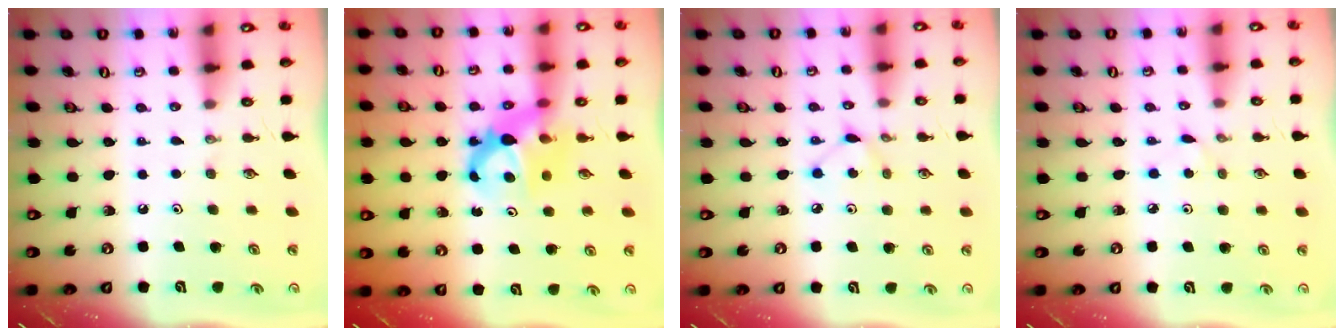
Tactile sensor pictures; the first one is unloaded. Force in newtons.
{"total": 6.4, "press": 6.4, "slide": 0.5}
{"total": 4.6, "press": 4.6, "slide": 0.4}
{"total": 2.9, "press": 2.9, "slide": 0.1}